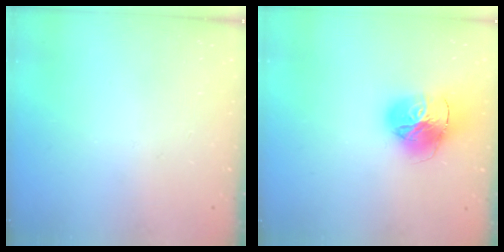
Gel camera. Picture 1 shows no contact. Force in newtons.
{"total": 17.1, "press": 17.0, "slide": 1.9}